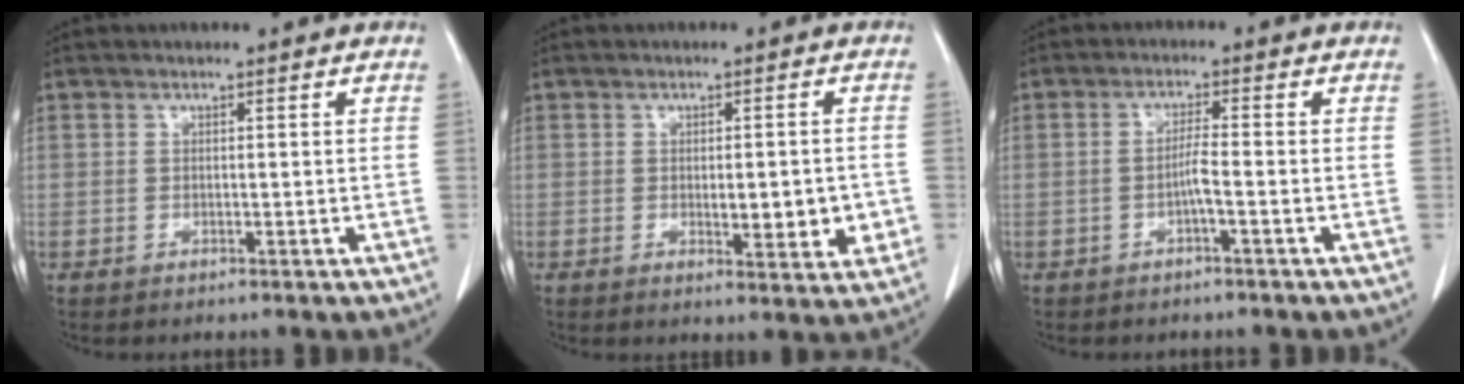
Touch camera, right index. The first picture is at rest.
{"total": 6.3, "force": [-1.0, 2.0, 5.9], "torque": [-0.074, -0.006, -0.010]}
{"total": 2.6, "force": [-0.9, -0.2, 2.4], "torque": [-0.045, 0.002, -0.020]}